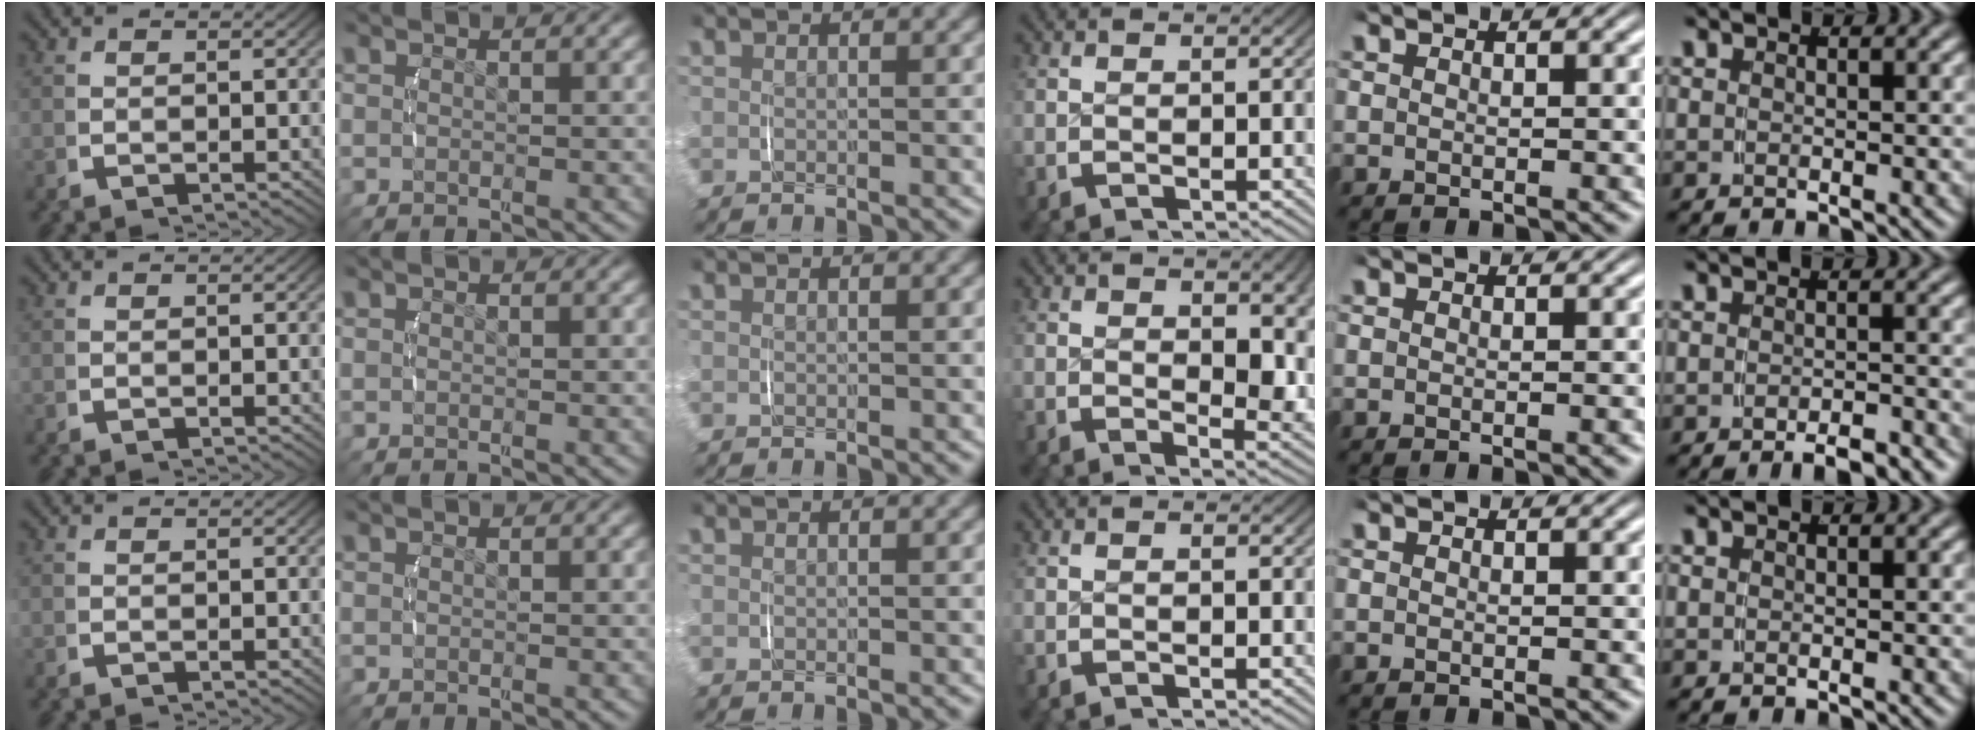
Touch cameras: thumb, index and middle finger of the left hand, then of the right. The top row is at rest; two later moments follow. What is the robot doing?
{"motion": "lift_and_place", "object": "glasses case"}